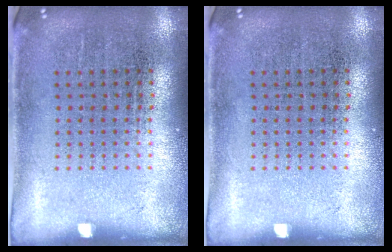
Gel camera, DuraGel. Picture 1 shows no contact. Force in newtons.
{"total": 0.0}